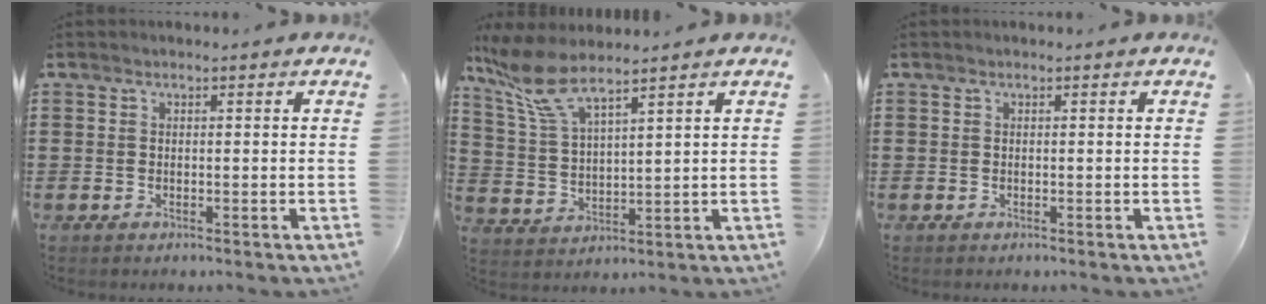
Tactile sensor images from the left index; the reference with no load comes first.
{"total": 7.9, "force": [6.2, 1.8, 4.6], "torque": [-0.119, -0.018, 0.112]}
{"total": 0.0}